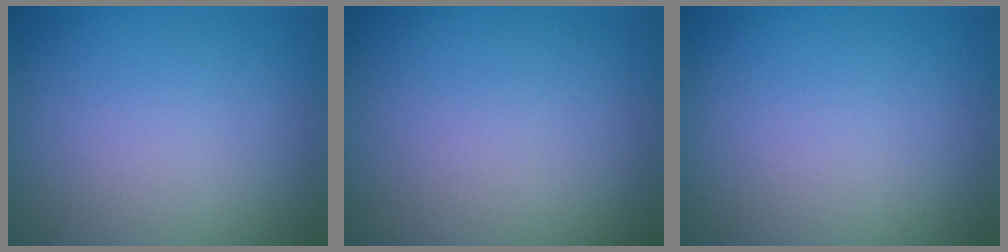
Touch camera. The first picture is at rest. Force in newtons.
{"total": 0.0}
{"total": 0.0}